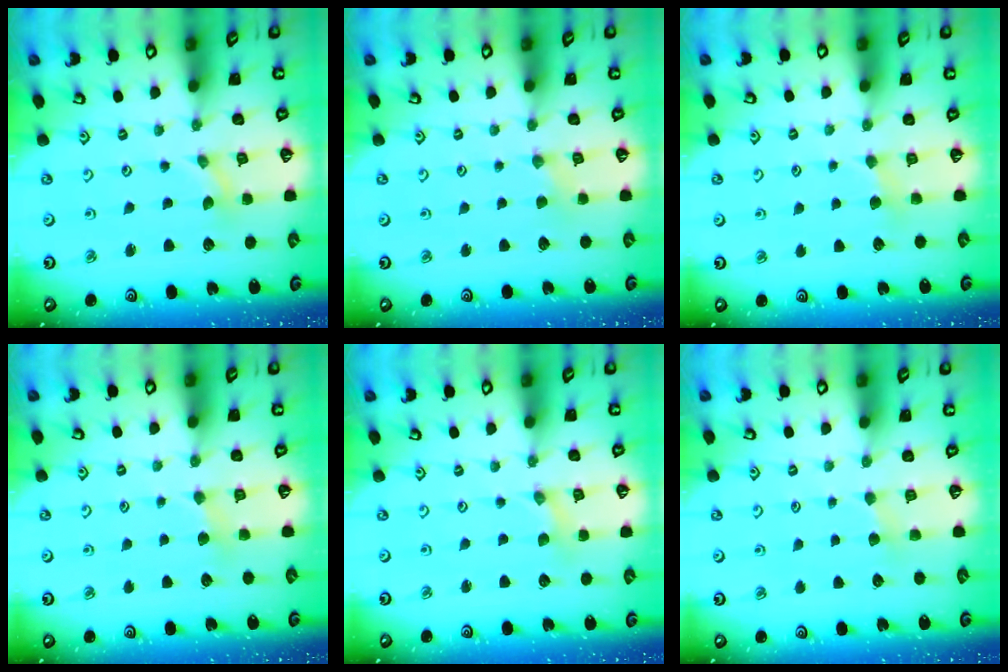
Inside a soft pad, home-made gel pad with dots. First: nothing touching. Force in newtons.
{"total": 1.1, "press": 1.1, "slide": 0.2}
{"total": 3.0, "press": 3.0, "slide": 0.2}
{"total": 3.0, "press": 3.0, "slide": 0.2}
{"total": 0.5, "press": 0.5, "slide": 0.1}
{"total": 3.2, "press": 3.2, "slide": 0.5}